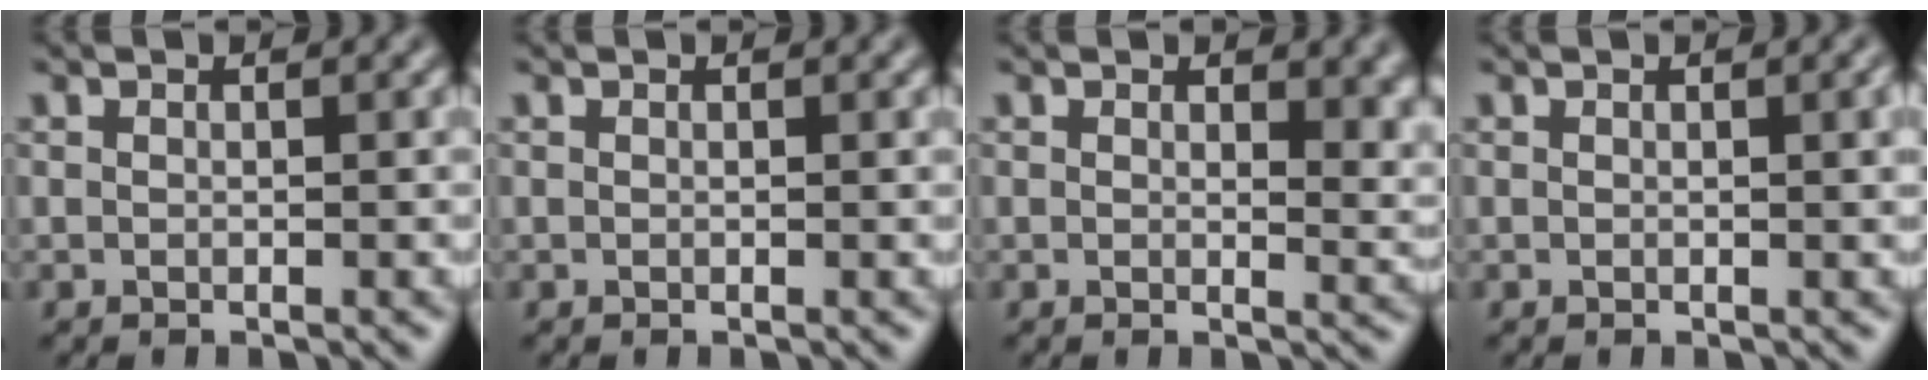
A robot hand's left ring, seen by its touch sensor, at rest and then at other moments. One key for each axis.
{"total": 0.0}
{"total": 3.6, "fx": 1.4, "fy": 1.9, "fz": 2.8, "tx": -0.027, "ty": -0.008, "tz": 0.022}
{"total": 1.6, "fx": 0.4, "fy": 0.4, "fz": 1.5, "tx": -0.016, "ty": 0.003, "tz": 0.005}